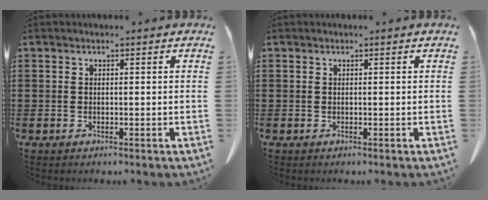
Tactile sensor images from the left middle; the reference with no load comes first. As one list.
[{"total": 0.0}]